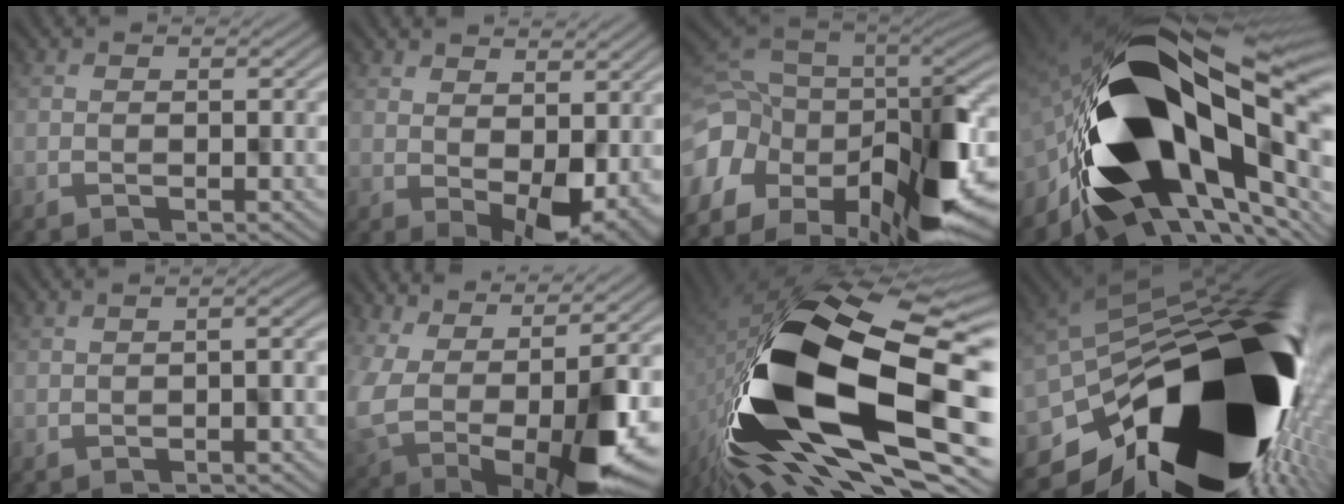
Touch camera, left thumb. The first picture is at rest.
{"total": 4.6, "force": [1.1, 2.3, 3.9], "torque": [-0.060, -0.018, 0.031]}
{"total": 14.4, "force": [-3.1, 7.8, 11.7], "torque": [-0.233, -0.016, -0.051]}
{"total": 20.3, "force": [-1.5, 10.7, 17.2], "torque": [-0.324, -0.037, -0.017]}
{"total": 2.5, "force": [-1.2, 0.7, 2.1], "torque": [-0.026, -0.003, -0.014]}
{"total": 11.3, "force": [0.6, 5.7, 9.8], "torque": [-0.203, -0.056, 0.033]}
{"total": 20.7, "force": [-2.8, 10.1, 17.8], "torque": [-0.377, -0.056, -0.050]}
{"total": 20.8, "force": [-5.4, 11.8, 16.3], "torque": [-0.300, -0.081, -0.056]}